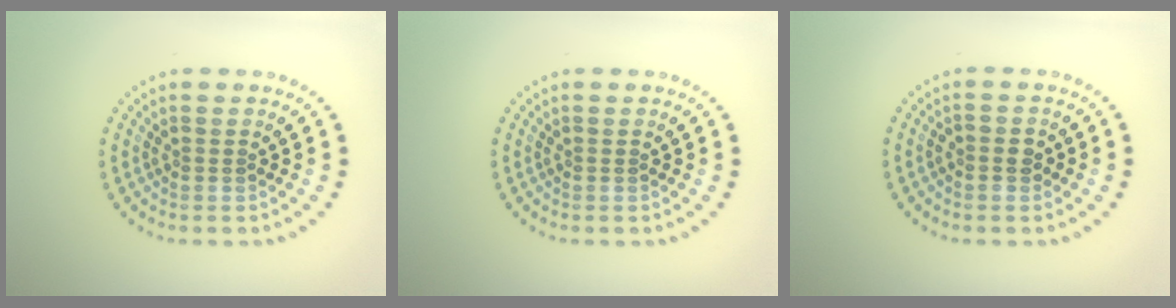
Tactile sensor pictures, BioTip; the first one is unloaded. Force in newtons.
{"total": 0.0}
{"total": 1.4, "press": 1.4, "slide": 0.4}